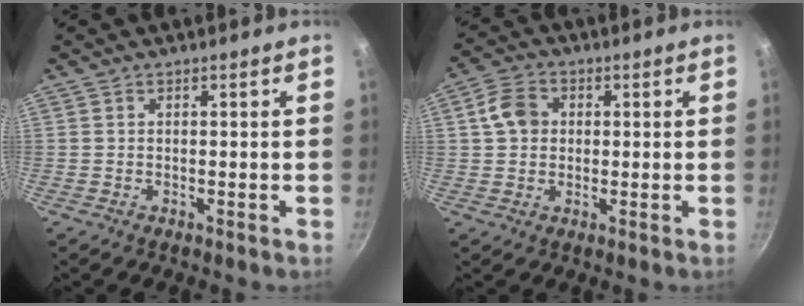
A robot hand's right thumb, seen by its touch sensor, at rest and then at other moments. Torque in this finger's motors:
{"motor_torque": [-0.56, 0.72, -0.16, 0.32, 0.11]}